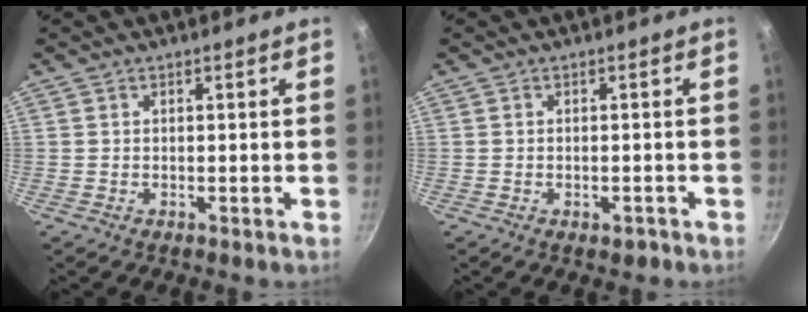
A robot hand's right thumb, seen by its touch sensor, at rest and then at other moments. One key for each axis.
{"total": 1.4, "fx": -0.5, "fy": 0.8, "fz": 1.0, "tx": -0.010, "ty": 0.000, "tz": -0.001}